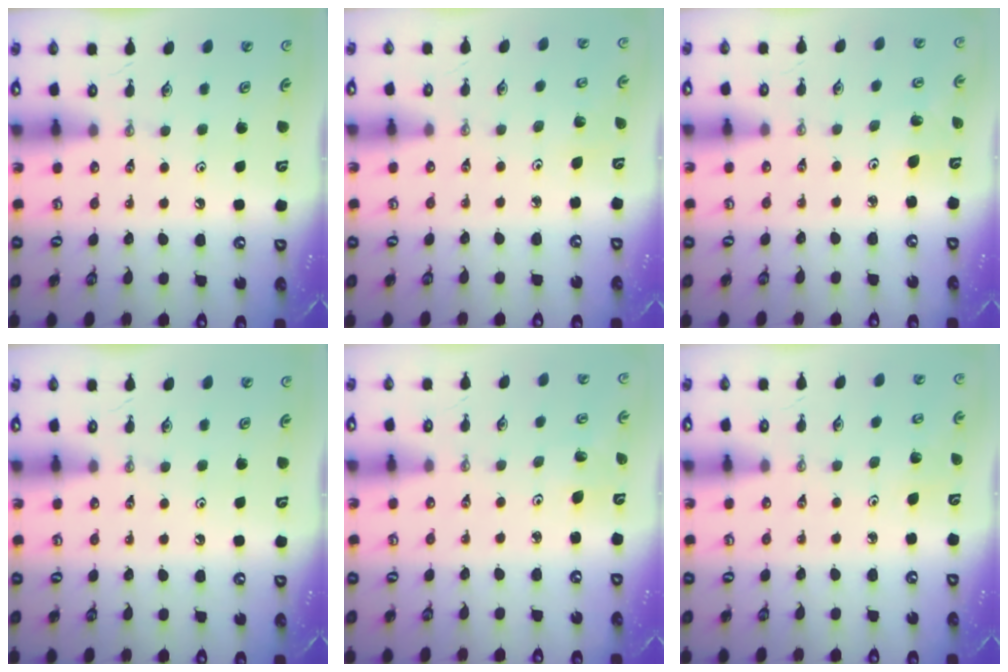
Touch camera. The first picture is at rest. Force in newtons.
{"total": 1.4, "press": 1.4, "slide": 0.1}
{"total": 2.0, "press": 2.0, "slide": 0.2}
{"total": 0.0}
{"total": 2.0, "press": 2.0, "slide": 0.1}
{"total": 2.3, "press": 2.3, "slide": 0.2}